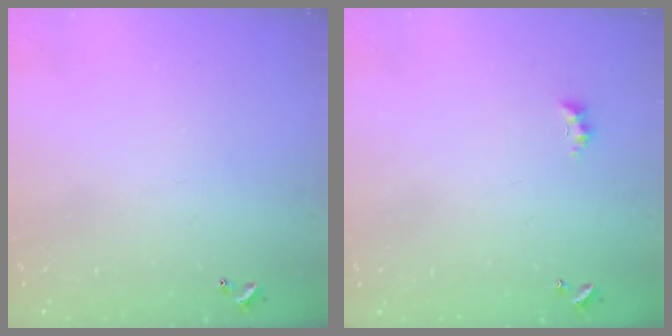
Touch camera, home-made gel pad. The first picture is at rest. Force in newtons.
{"total": 2.7, "press": 2.6, "slide": 0.6}